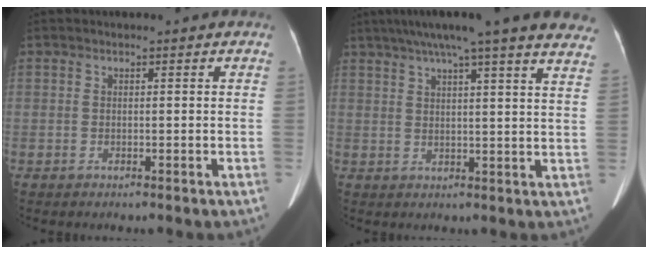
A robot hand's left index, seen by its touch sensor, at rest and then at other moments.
{"total": 24.4, "force": [20.9, 0.9, 12.7], "torque": [-0.188, -0.001, 0.250]}